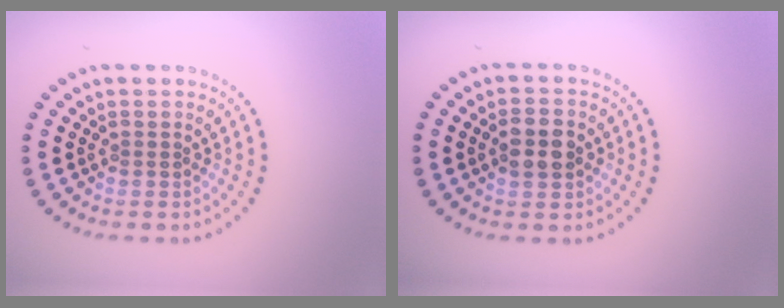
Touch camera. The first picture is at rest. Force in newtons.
{"total": 3.2, "press": 3.2, "slide": 0.0}